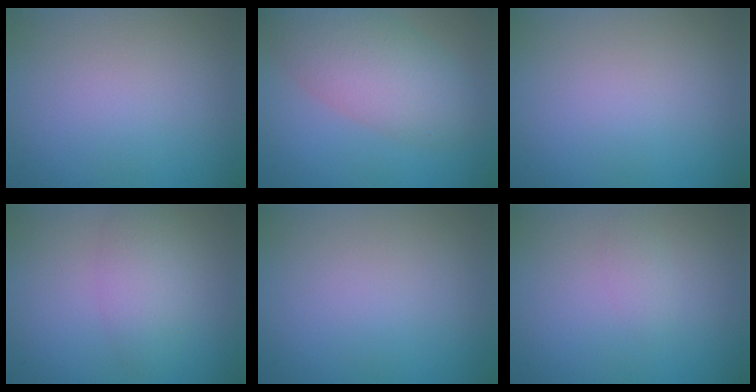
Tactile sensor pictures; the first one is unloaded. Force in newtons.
{"total": 6.9, "press": 6.9, "slide": 0.4}
{"total": 0.0}
{"total": 3.3, "press": 3.3, "slide": 0.2}
{"total": 0.0}
{"total": 1.1, "press": 1.1, "slide": 0.0}